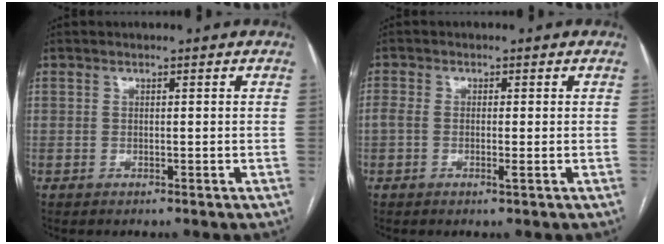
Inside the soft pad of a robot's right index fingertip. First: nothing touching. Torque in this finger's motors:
{"motor_torque": [0.11, 0.18, 0.03, 0.00]}